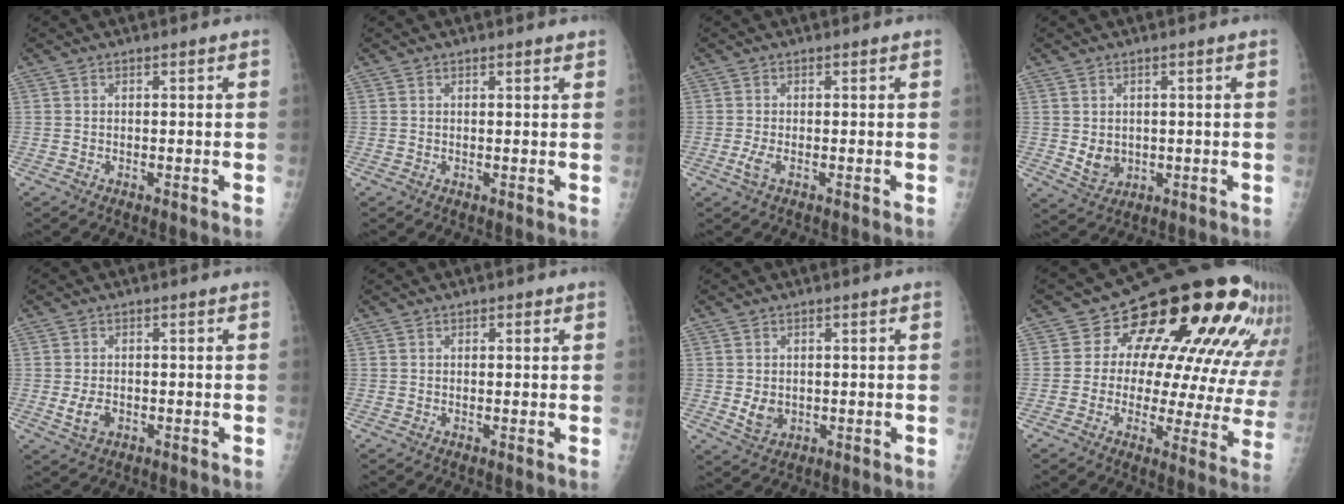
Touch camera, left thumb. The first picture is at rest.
{"total": 1.2, "force": [1.0, 0.3, 0.7], "torque": [-0.007, -0.001, 0.011]}
{"total": 2.0, "force": [-0.4, 0.6, 1.8], "torque": [-0.042, -0.003, -0.009]}
{"total": 4.2, "force": [0.1, 3.5, 2.3], "torque": [-0.025, -0.007, 0.016]}
{"total": 3.3, "force": [-0.8, 2.2, 2.4], "torque": [-0.044, -0.001, -0.009]}
{"total": 1.0, "force": [0.5, 0.5, 0.7], "torque": [-0.005, 0.000, 0.004]}
{"total": 3.6, "force": [-0.1, 2.8, 2.2], "torque": [-0.028, -0.005, 0.010]}
{"total": 22.8, "force": [13.5, 11.1, 14.7], "torque": [-0.150, -0.037, 0.153]}